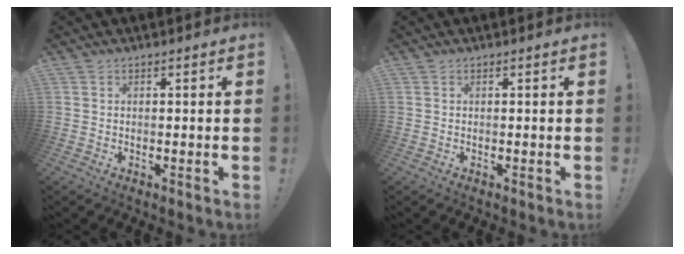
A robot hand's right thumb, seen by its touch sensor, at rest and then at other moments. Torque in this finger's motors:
{"motor_torque": [0.00, 0.00, 0.00, 0.00, 0.00]}